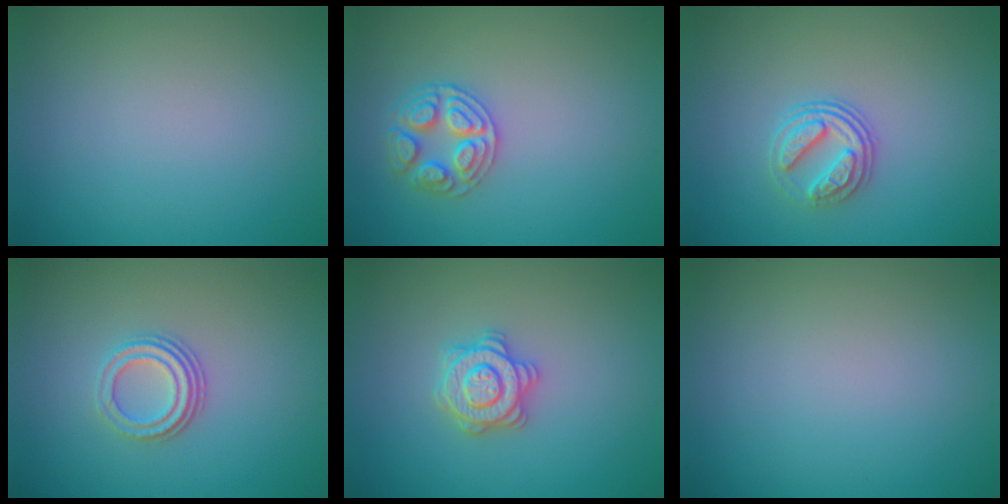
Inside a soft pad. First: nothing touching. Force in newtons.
{"total": 3.0, "press": 3.0, "slide": 0.5}
{"total": 3.0, "press": 2.6, "slide": 1.6}
{"total": 2.9, "press": 2.2, "slide": 2.0}
{"total": 3.1, "press": 3.0, "slide": 0.5}
{"total": 0.0}